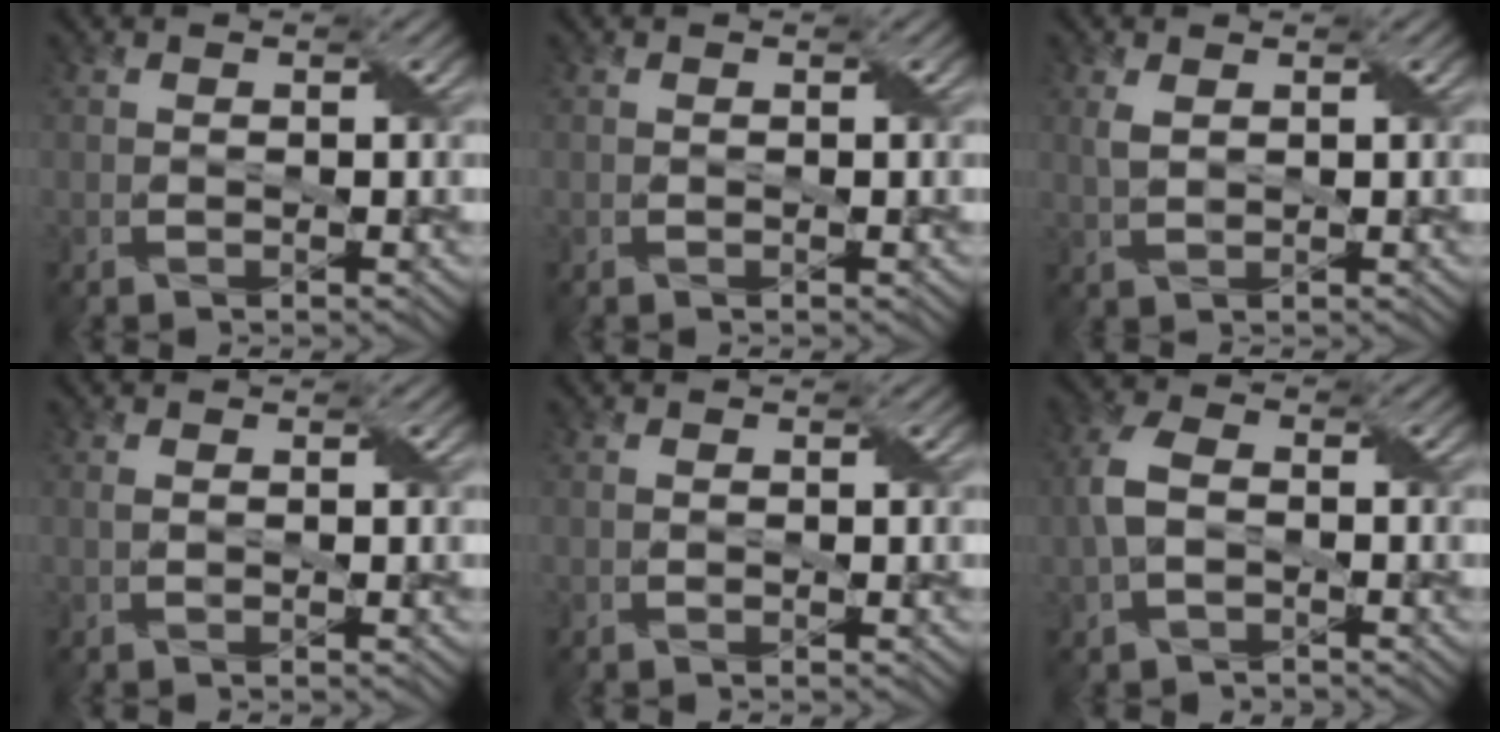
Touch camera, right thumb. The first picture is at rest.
{"total": 0.0}
{"total": 2.1, "force": [0.7, 1.1, 1.6], "torque": [-0.046, 0.004, 0.018]}
{"total": 0.7, "force": [0.1, 0.2, 0.7], "torque": [-0.019, 0.003, 0.002]}
{"total": 0.8, "force": [-0.1, 0.5, 0.5], "torque": [-0.011, 0.002, 0.001]}
{"total": 5.4, "force": [-0.9, 3.5, 4.0], "torque": [-0.106, 0.006, -0.023]}